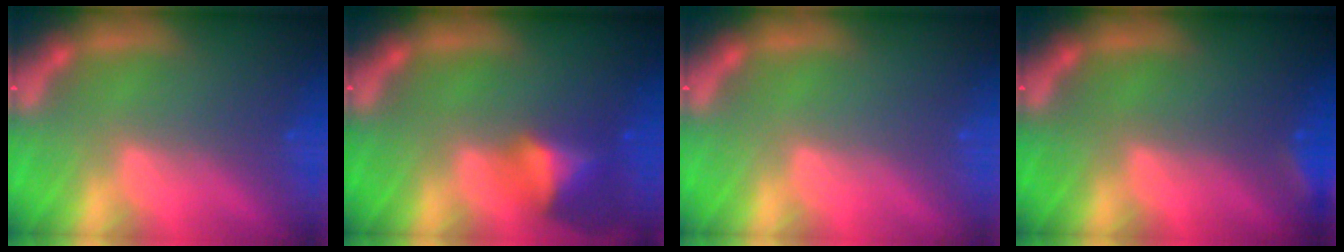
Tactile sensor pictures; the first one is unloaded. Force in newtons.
{"total": 4.5}
{"total": 0.0}
{"total": 1.9}